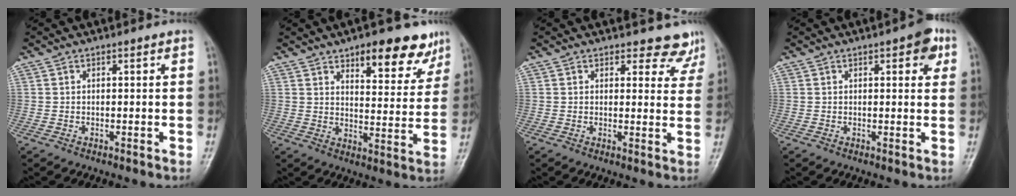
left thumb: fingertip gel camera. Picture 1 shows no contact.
{"total": 12.9, "force": [8.5, 5.2, 8.3], "torque": [-0.062, -0.046, 0.116]}
{"total": 5.7, "force": [5.2, 2.4, 0.3], "torque": [0.031, -0.034, 0.042]}
{"total": 4.5, "force": [2.1, 1.8, 3.5], "torque": [-0.029, -0.003, 0.017]}